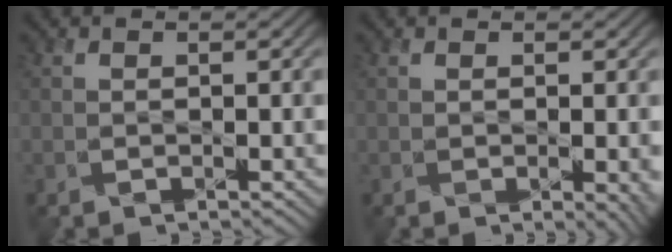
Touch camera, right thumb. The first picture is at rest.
{"total": 3.2, "force": [-0.7, 1.1, 3.0], "torque": [-0.035, -0.009, 0.002]}